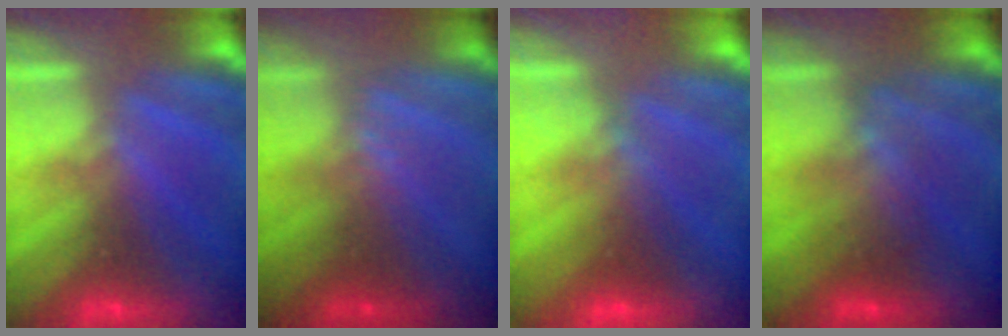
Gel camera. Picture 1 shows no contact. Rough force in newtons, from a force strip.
{"total": 2.3}
{"total": 2.9}
{"total": 2.3}